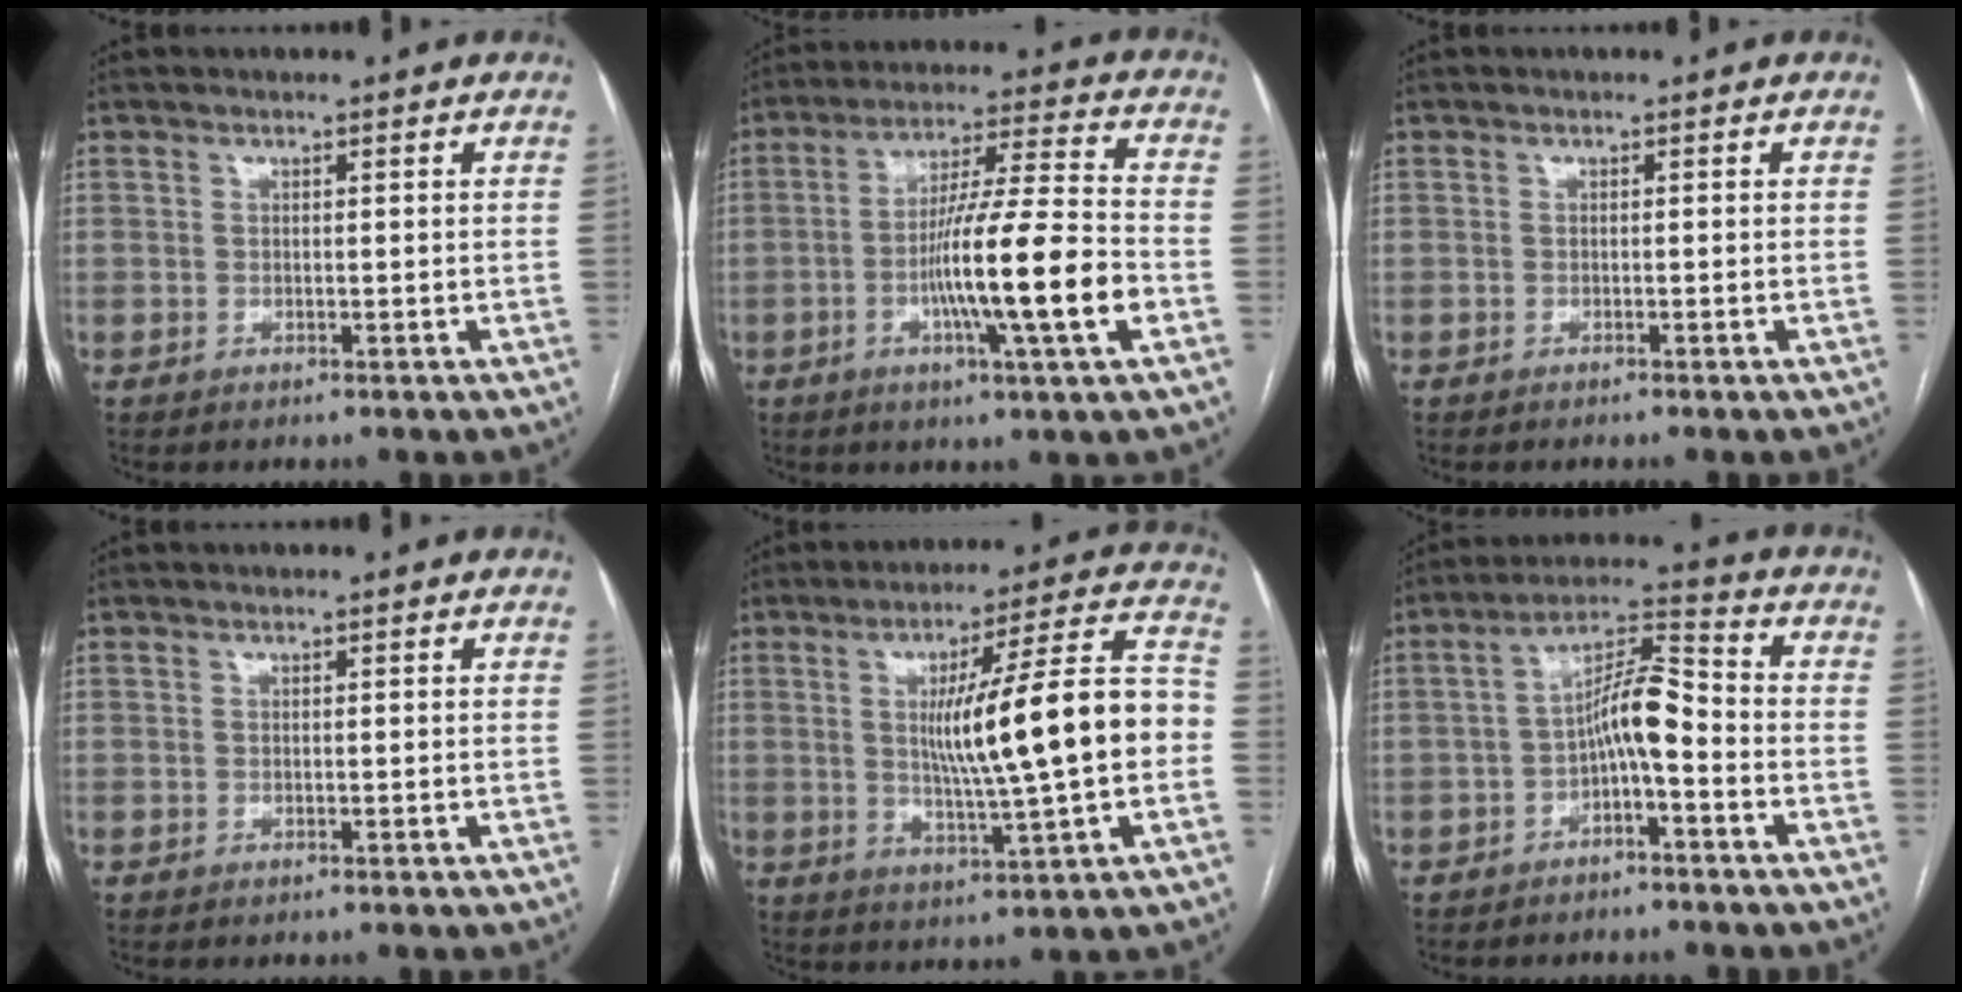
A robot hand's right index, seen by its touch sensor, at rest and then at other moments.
{"total": 15.1, "force": [-4.1, -0.5, 14.5], "torque": [-0.250, -0.006, -0.074]}
{"total": 0.8, "force": [-0.7, -0.3, 0.3], "torque": [-0.002, 0.004, -0.013]}
{"total": 0.0}
{"total": 16.9, "force": [-0.4, 0.6, 16.9], "torque": [-0.258, 0.015, -0.003]}
{"total": 7.7, "force": [-2.2, 1.5, 7.3], "torque": [-0.131, 0.029, -0.039]}